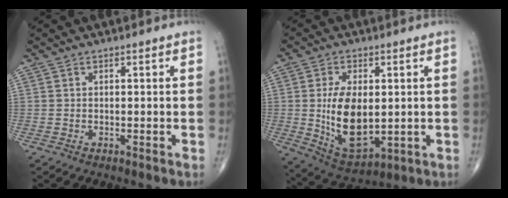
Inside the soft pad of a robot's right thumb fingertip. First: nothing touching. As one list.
[{"total": 13.5, "force": [0.2, 7.4, 11.3], "torque": [-0.190, -0.017, 0.020]}]